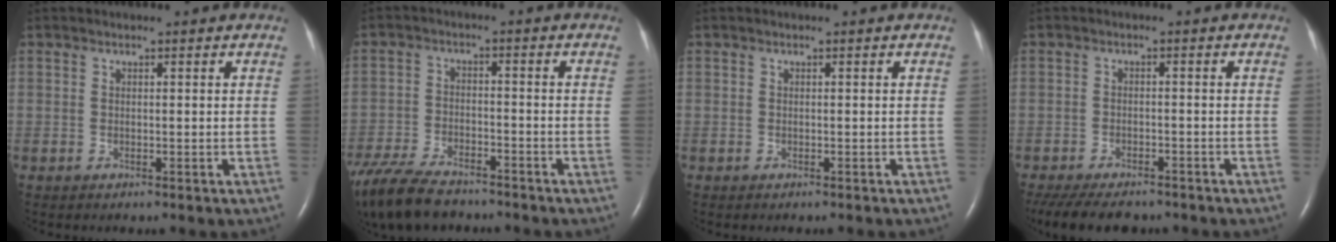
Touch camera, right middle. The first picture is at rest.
{"total": 13.2, "force": [-10.9, 3.9, 6.4], "torque": [-0.136, -0.026, -0.182]}
{"total": 0.8, "force": [-0.7, 0.2, 0.3], "torque": [-0.008, -0.002, -0.010]}
{"total": 11.6, "force": [-9.6, 4.2, 5.1], "torque": [-0.106, -0.013, -0.133]}